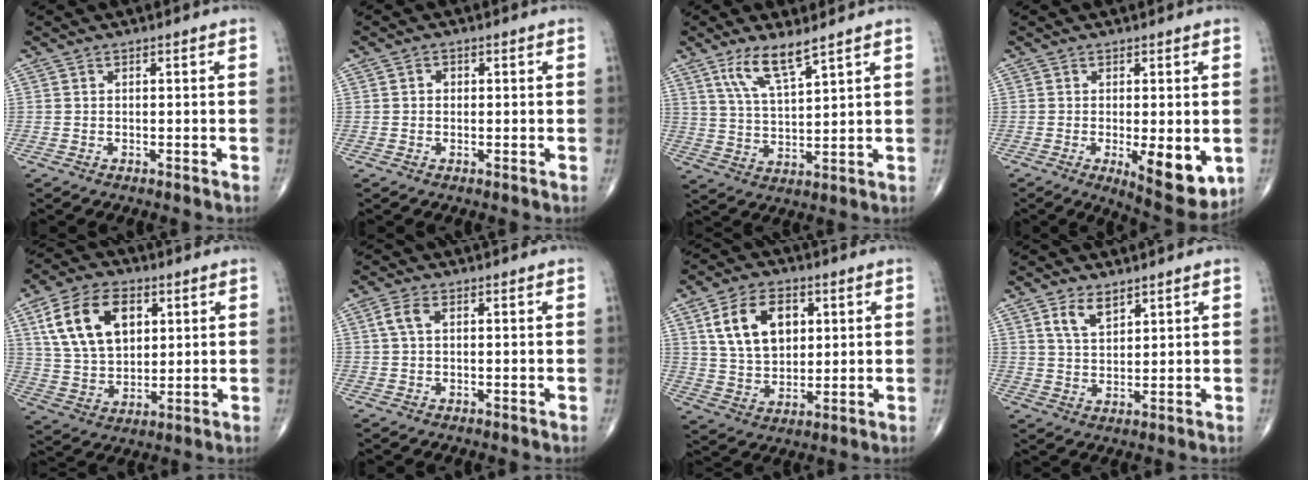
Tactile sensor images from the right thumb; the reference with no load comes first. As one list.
[{"total": 1.4, "force": [0.2, 1.2, 0.7], "torque": [-0.004, 0.005, 0.001]}, {"total": 8.2, "force": [5.4, 1.8, 5.8], "torque": [-0.106, -0.031, 0.111]}, {"total": 9.9, "force": [-2.2, 3.4, 9.1], "torque": [-0.111, -0.023, -0.023]}, {"total": 15.7, "force": [5.5, 10.0, 10.8], "torque": [-0.175, -0.010, 0.107]}, {"total": 3.1, "force": [0.9, 1.5, 2.6], "torque": [-0.063, 0.009, 0.017]}, {"total": 13.0, "force": [4.2, 8.6, 8.7], "torque": [-0.126, -0.011, 0.080]}, {"total": 5.0, "force": [3.1, 2.5, 3.1], "torque": [-0.041, -0.020, 0.061]}]